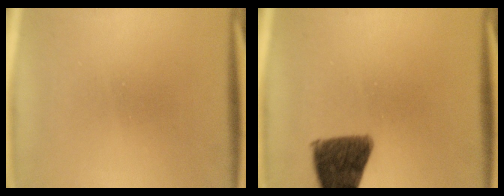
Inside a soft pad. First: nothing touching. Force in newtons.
{"total": 10.9}